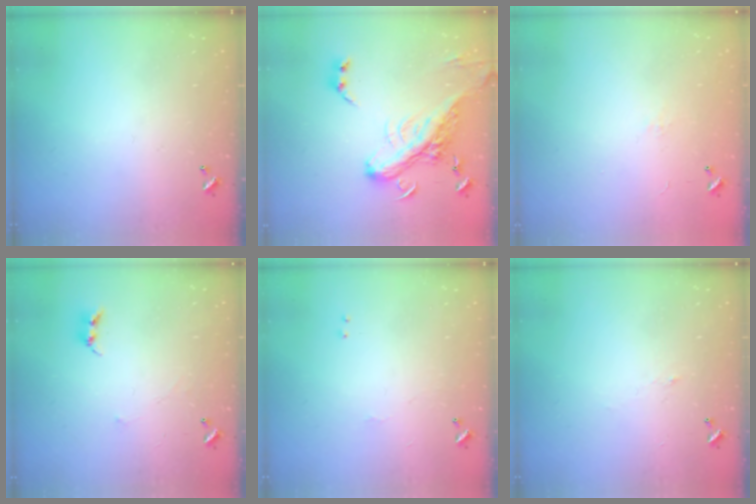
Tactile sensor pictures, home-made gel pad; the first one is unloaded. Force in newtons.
{"total": 7.9, "press": 7.6, "slide": 2.2}
{"total": 5.6, "press": 5.6, "slide": 0.8}
{"total": 2.4, "press": 2.4, "slide": 0.4}
{"total": 1.8, "press": 1.8, "slide": 0.6}
{"total": 0.9, "press": 0.6, "slide": 0.6}